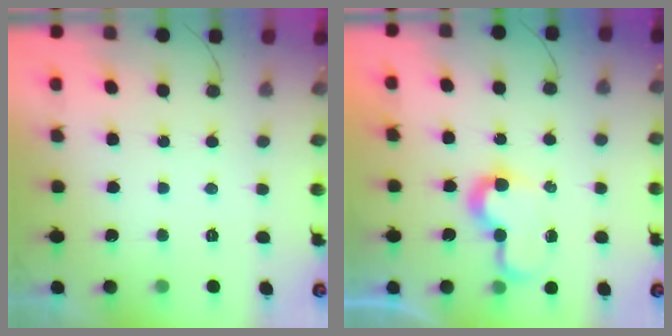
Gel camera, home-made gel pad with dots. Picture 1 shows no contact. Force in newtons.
{"total": 7.6, "press": 7.6, "slide": 0.5}